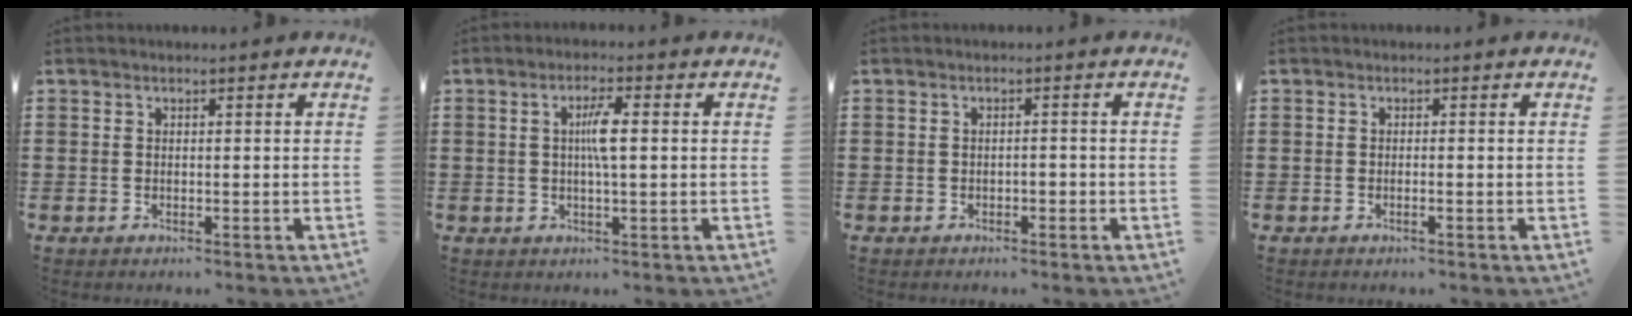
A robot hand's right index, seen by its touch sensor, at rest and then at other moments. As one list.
[{"total": 4.2, "force": [0.3, 0.6, 4.1], "torque": [-0.078, 0.000, 0.003]}, {"total": 1.0, "force": [-0.7, 0.4, 0.5], "torque": [-0.014, -0.004, -0.014]}, {"total": 0.8, "force": [-0.4, -0.1, 0.7], "torque": [-0.011, -0.003, -0.007]}]